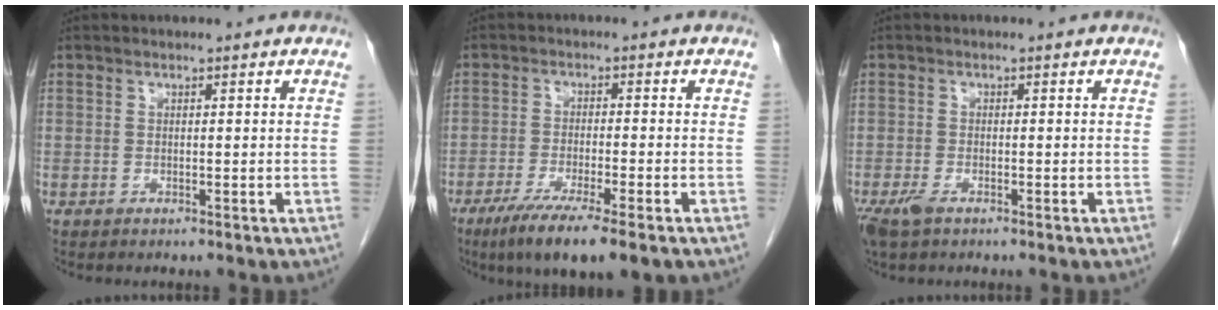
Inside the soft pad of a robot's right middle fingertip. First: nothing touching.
{"total": 9.7, "force": [-6.3, 0.6, 7.3], "torque": [-0.120, -0.022, -0.097]}
{"total": 3.4, "force": [-2.2, 1.3, 2.2], "torque": [-0.052, -0.008, -0.037]}